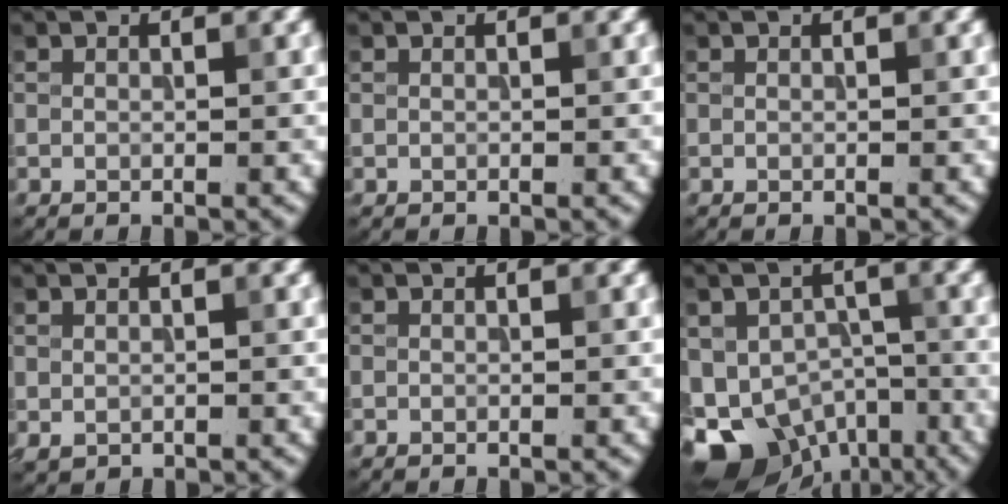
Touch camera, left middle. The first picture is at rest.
{"total": 0.0}
{"total": 0.0}
{"total": 0.5, "force": [0.0, 0.4, 0.3], "torque": [-0.004, -0.004, 0.005]}
{"total": 0.0}
{"total": 11.7, "force": [-6.8, 7.5, 5.9], "torque": [-0.097, -0.028, -0.096]}